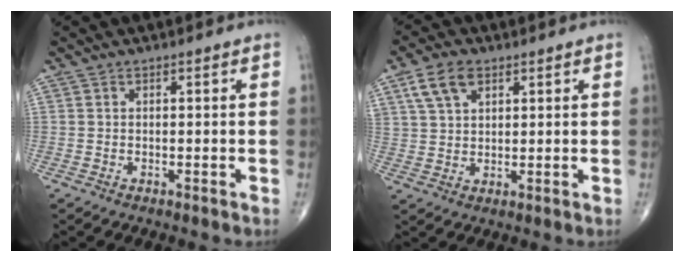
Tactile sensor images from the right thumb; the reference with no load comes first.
{"total": 7.0, "force": [3.5, 4.2, 4.3], "torque": [-0.072, -0.004, 0.071]}